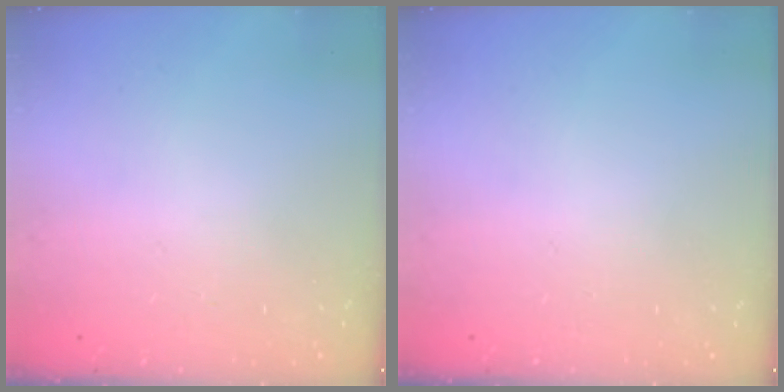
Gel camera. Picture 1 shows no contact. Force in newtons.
{"total": 0.0}